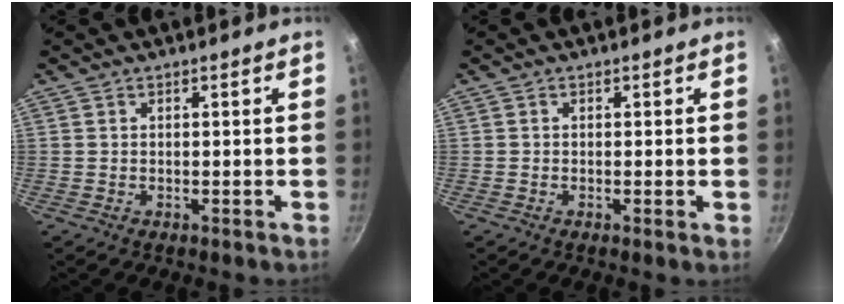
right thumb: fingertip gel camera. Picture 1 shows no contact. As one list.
[{"total": 0.7, "force": [-0.2, 0.0, 0.7], "torque": [-0.011, -0.002, -0.006]}]